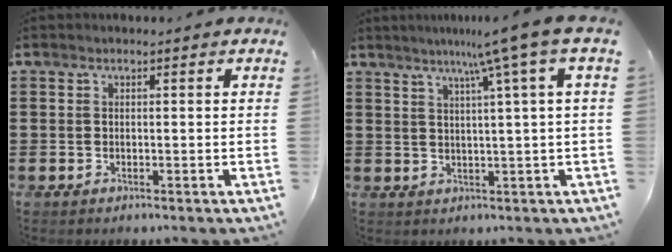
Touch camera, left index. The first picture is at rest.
{"total": 6.9, "force": [3.3, -1.5, 5.9], "torque": [-0.112, -0.007, 0.046]}